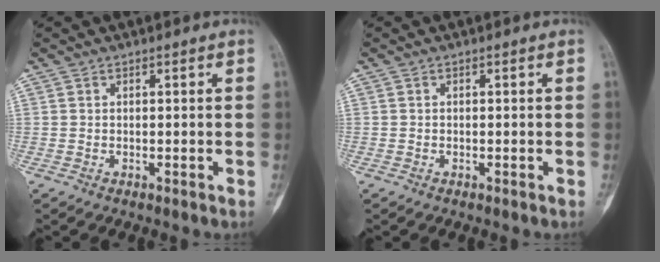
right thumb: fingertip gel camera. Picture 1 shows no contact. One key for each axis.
{"total": 0.0}